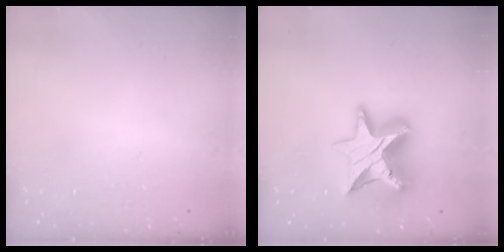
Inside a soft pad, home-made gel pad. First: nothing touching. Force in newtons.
{"total": 15.2, "press": 15.1, "slide": 1.1}